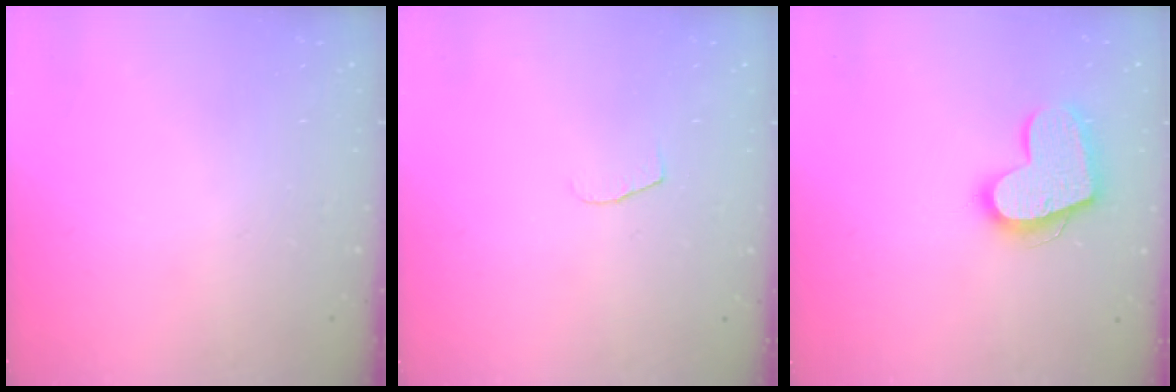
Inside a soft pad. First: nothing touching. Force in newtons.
{"total": 4.2, "press": 4.1, "slide": 0.4}
{"total": 16.4, "press": 16.4, "slide": 1.2}